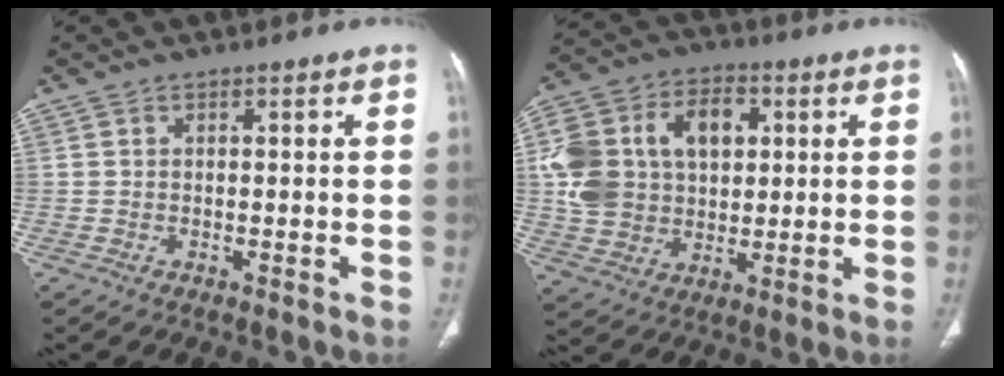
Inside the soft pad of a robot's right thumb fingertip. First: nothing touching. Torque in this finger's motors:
{"motor_torque": [1.50, 3.20, 2.05, 0.33, 0.18]}